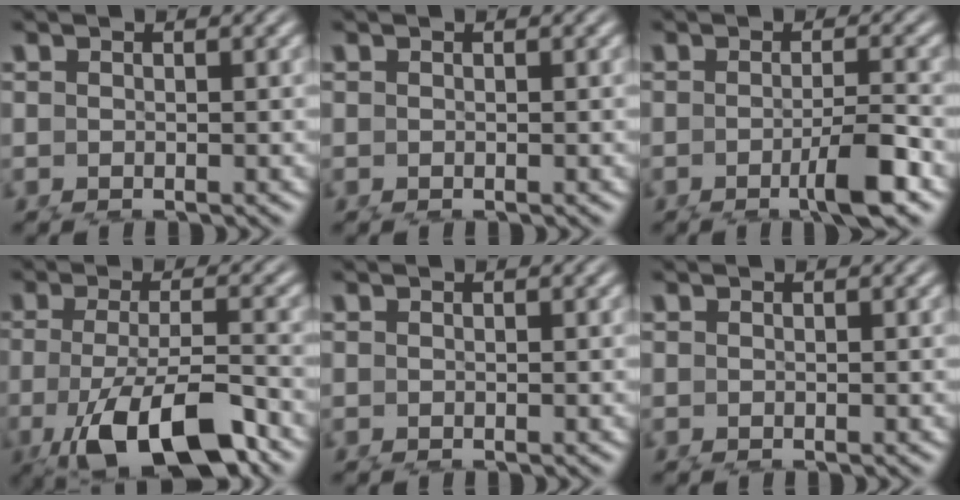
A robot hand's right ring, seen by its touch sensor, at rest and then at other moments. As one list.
[{"total": 0.0}, {"total": 2.7, "force": [-1.1, -0.2, 2.5], "torque": [-0.034, 0.001, -0.020]}, {"total": 6.5, "force": [-3.3, 2.5, 5.0], "torque": [-0.106, -0.038, -0.023]}, {"total": 0.0}, {"total": 0.0}]